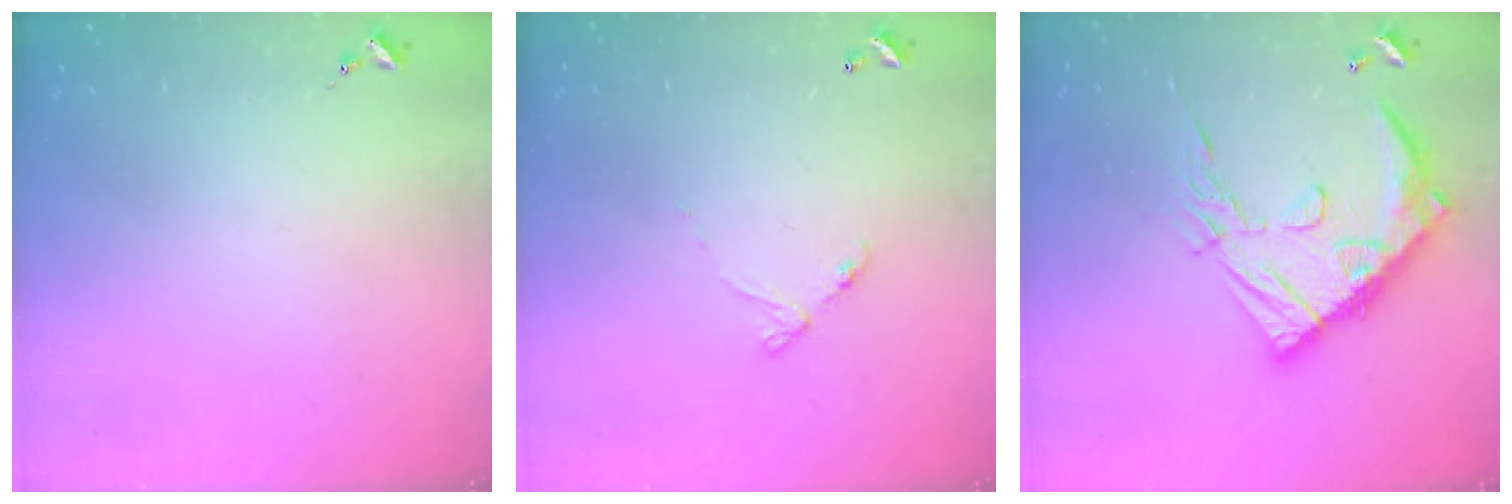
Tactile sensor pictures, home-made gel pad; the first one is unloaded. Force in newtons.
{"total": 5.8, "press": 5.8, "slide": 0.5}
{"total": 18.4, "press": 18.3, "slide": 1.5}